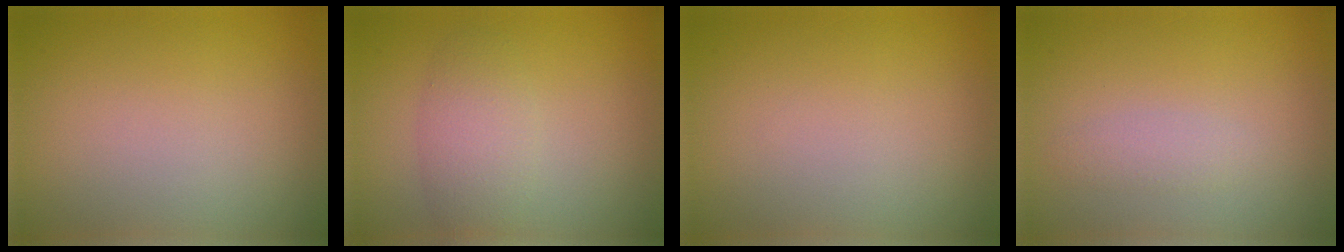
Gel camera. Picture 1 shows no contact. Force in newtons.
{"total": 2.9, "press": 2.9, "slide": 0.2}
{"total": 0.0}
{"total": 1.1, "press": 1.1, "slide": 0.0}